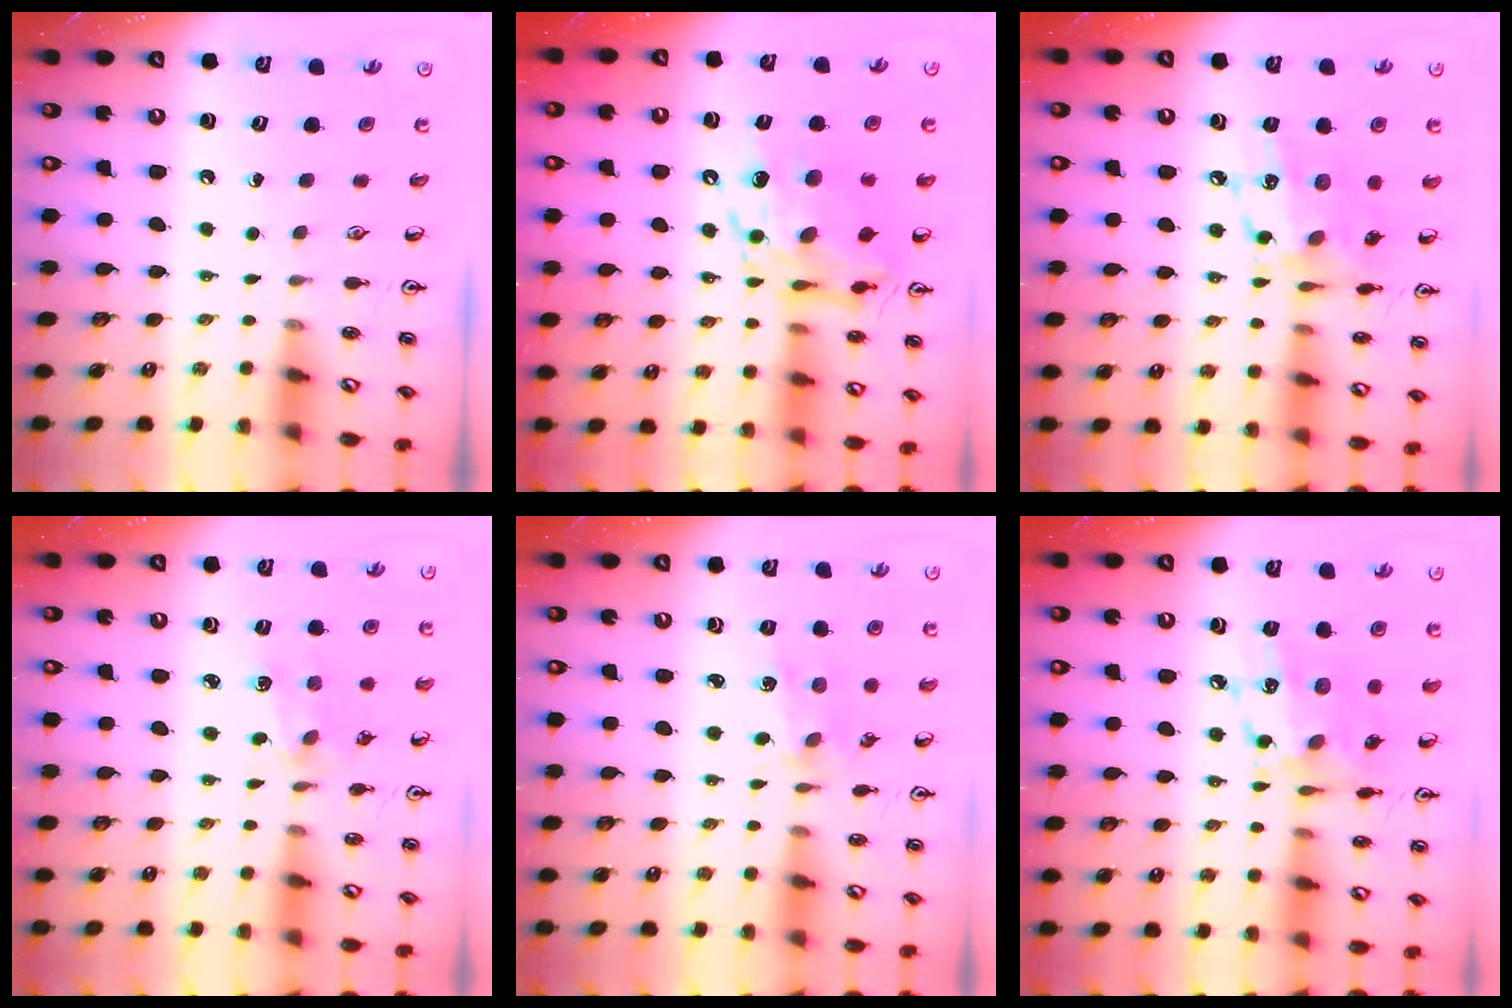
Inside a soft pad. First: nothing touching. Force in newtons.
{"total": 14.3, "press": 14.2, "slide": 1.3}
{"total": 13.8, "press": 13.7, "slide": 0.8}
{"total": 1.9, "press": 1.8, "slide": 0.3}
{"total": 1.7, "press": 1.6, "slide": 0.3}
{"total": 13.8, "press": 13.7, "slide": 0.8}